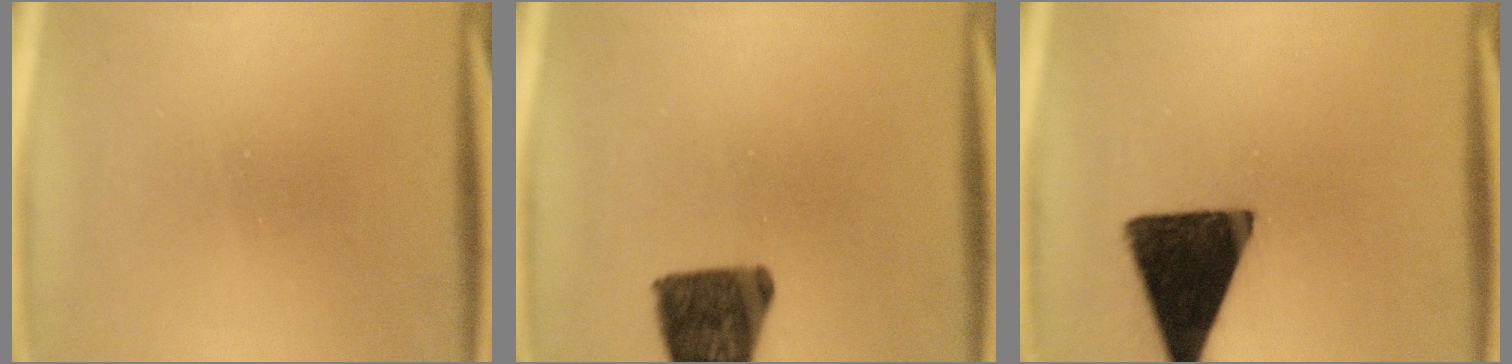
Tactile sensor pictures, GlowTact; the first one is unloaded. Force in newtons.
{"total": 12.6}
{"total": 17.4}